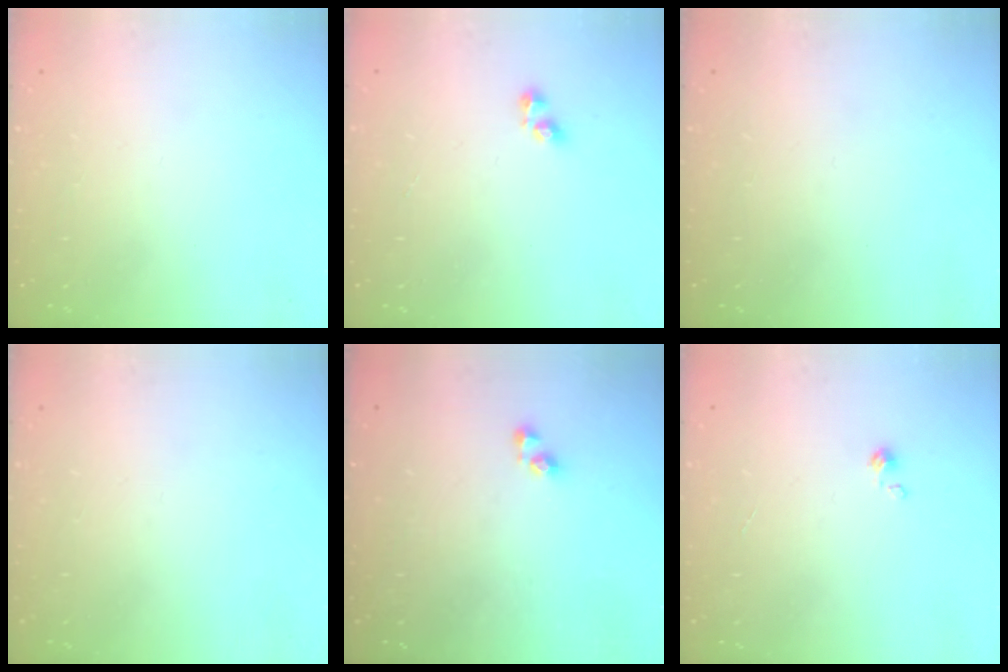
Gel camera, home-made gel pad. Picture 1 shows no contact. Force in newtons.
{"total": 2.5, "press": 2.5, "slide": 0.1}
{"total": 0.0}
{"total": 0.0}
{"total": 3.7, "press": 3.7, "slide": 0.2}
{"total": 0.0}